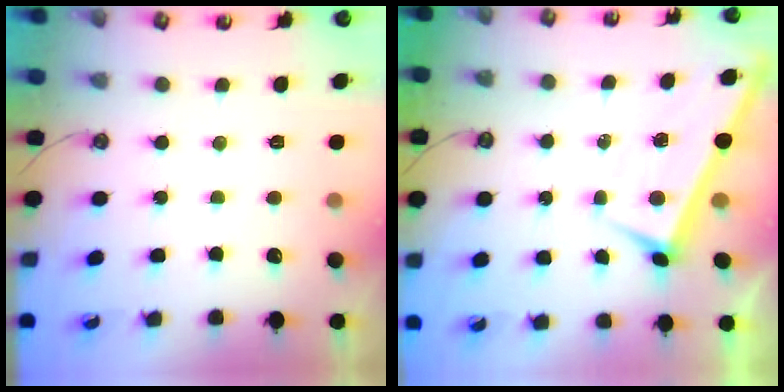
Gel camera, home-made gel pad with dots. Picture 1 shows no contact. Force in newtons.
{"total": 1.7, "press": 1.7, "slide": 0.1}